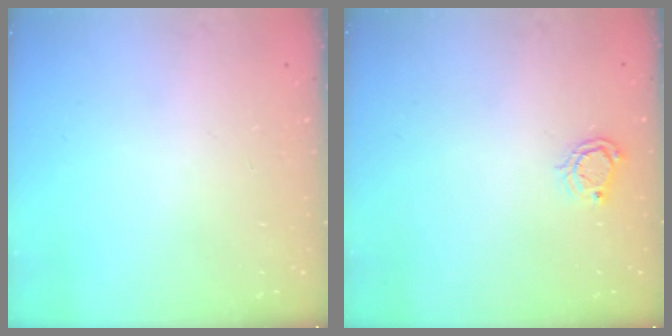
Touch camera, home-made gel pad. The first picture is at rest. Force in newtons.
{"total": 4.5, "press": 4.4, "slide": 0.6}